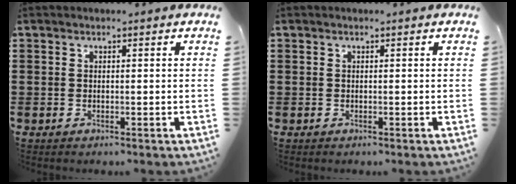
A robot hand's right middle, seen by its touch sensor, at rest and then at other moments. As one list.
[{"total": 0.0}]